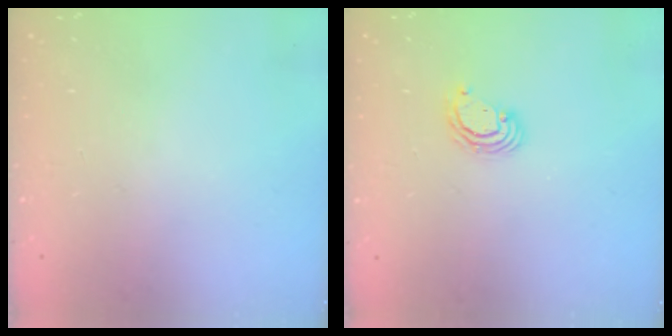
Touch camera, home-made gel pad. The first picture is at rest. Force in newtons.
{"total": 3.9, "press": 3.8, "slide": 0.2}